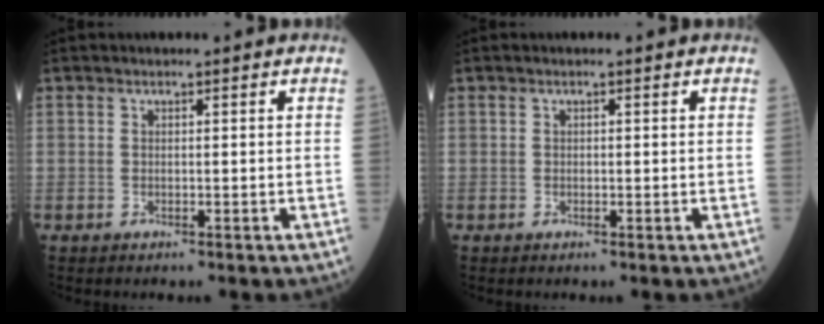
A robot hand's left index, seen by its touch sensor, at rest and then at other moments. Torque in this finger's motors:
{"motor_torque": [-0.33, 0.09, -0.06, -0.01]}